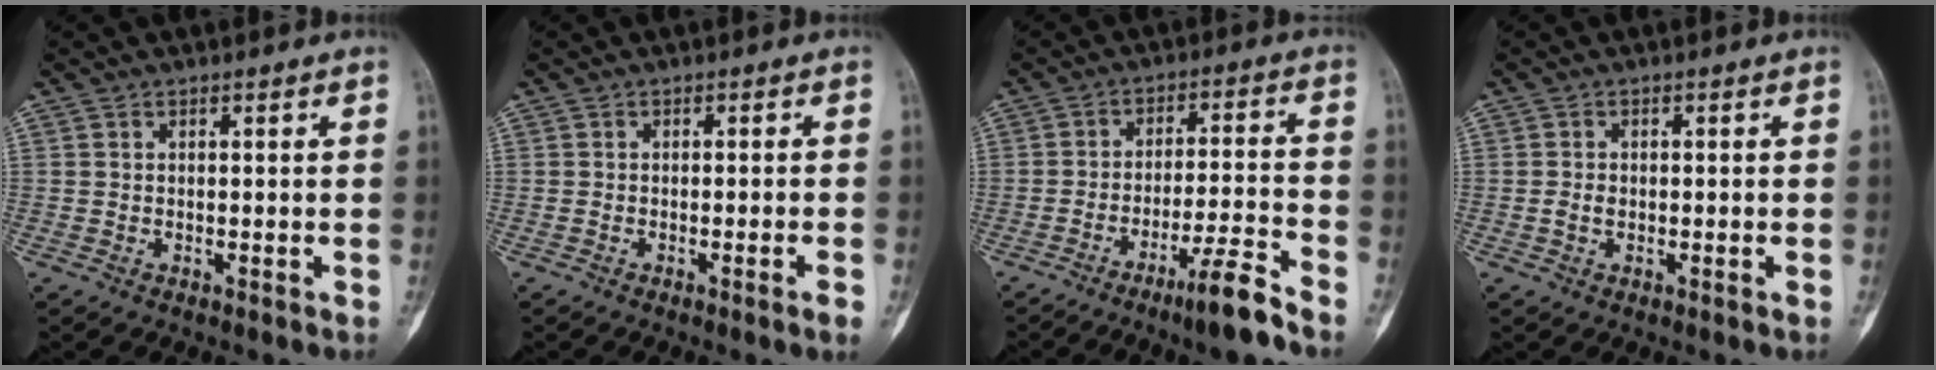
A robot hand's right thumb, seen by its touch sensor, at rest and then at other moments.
{"total": 2.2, "force": [-1.1, -0.2, 1.9], "torque": [-0.033, 0.001, -0.016]}
{"total": 9.0, "force": [-6.5, 0.2, 6.2], "torque": [-0.109, 0.044, -0.111]}
{"total": 1.4, "force": [-0.2, 0.9, 1.1], "torque": [-0.020, 0.002, -0.004]}